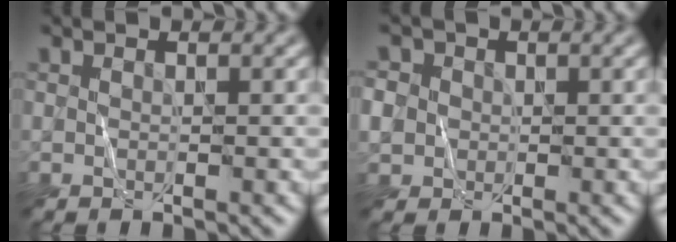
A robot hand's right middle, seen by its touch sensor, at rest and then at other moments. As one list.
[{"total": 4.1, "force": [0.3, 3.8, 1.5], "torque": [-0.033, 0.021, -0.015]}]